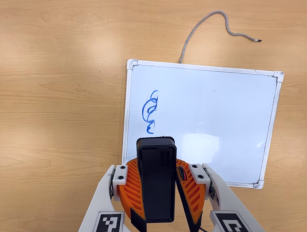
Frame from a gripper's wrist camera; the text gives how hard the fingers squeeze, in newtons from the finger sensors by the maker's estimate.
{"total": 11.0, "left": 10.9, "right": 11.2}